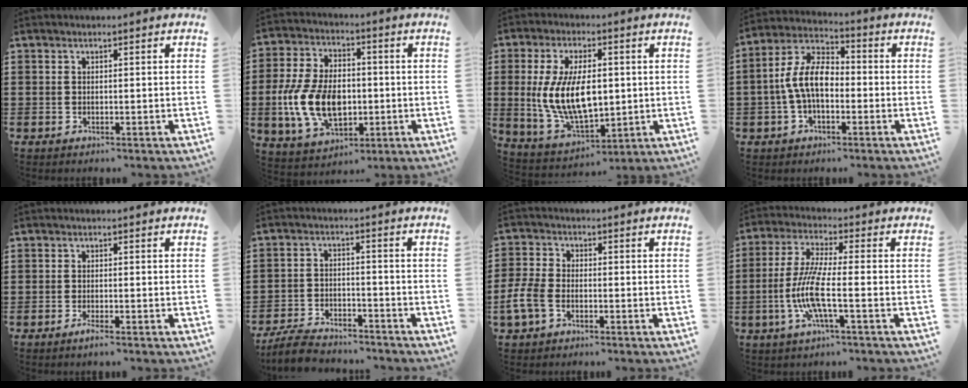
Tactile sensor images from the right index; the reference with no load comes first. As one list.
[{"total": 12.1, "force": [-1.9, 7.6, 9.3], "torque": [-0.217, 0.001, -0.033]}, {"total": 11.8, "force": [1.0, 6.2, 10.0], "torque": [-0.210, 0.002, 0.017]}, {"total": 8.5, "force": [-1.4, 4.7, 7.0], "torque": [-0.165, 0.004, -0.035]}, {"total": 1.3, "force": [-0.9, 0.0, 0.9], "torque": [-0.016, -0.004, -0.017]}, {"total": 5.5, "force": [-5.2, 0.9, 1.4], "torque": [-0.042, 0.002, -0.107]}, {"total": 4.7, "force": [-2.3, 2.6, 3.2], "torque": [-0.089, -0.002, -0.051]}, {"total": 8.7, "force": [-2.4, 1.5, 8.2], "torque": [-0.188, -0.017, -0.055]}]